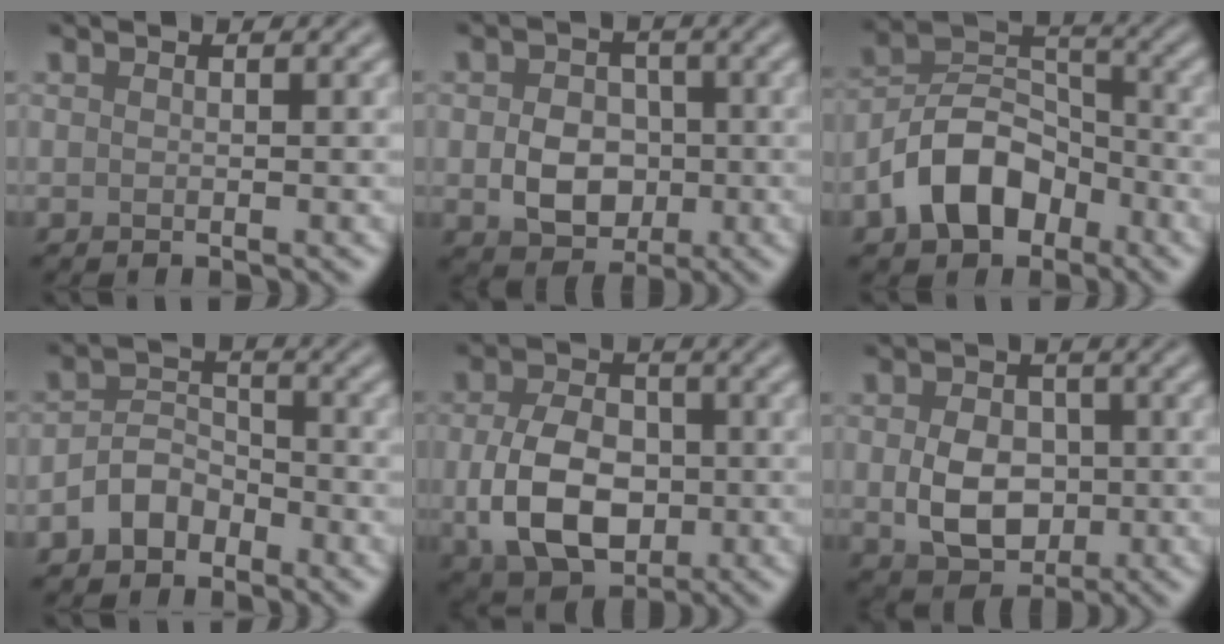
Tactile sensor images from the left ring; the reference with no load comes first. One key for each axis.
{"total": 4.9, "fx": -0.7, "fy": 3.8, "fz": 2.9, "tx": -0.050, "ty": -0.004, "tz": -0.012}
{"total": 7.5, "fx": -3.9, "fy": 4.9, "fz": 4.2, "tx": -0.071, "ty": 0.006, "tz": -0.086}
{"total": 3.4, "fx": -2.0, "fy": 2.3, "fz": 1.4, "tx": -0.019, "ty": 0.010, "tz": -0.045}
{"total": 8.1, "fx": -1.0, "fy": 5.6, "fz": 5.7, "tx": -0.121, "ty": -0.011, "tz": -0.017}
{"total": 5.6, "fx": -0.4, "fy": 4.2, "fz": 3.7, "tx": -0.072, "ty": -0.007, "tz": -0.007}